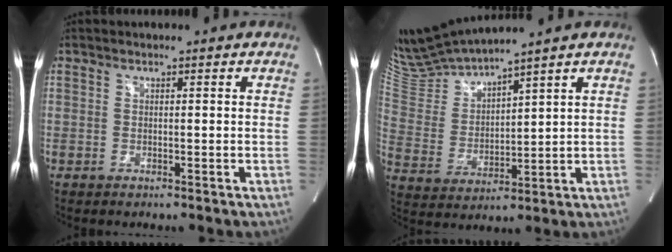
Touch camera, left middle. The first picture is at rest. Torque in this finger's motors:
{"motor_torque": [-0.36, -0.39, -0.15, 0.06]}